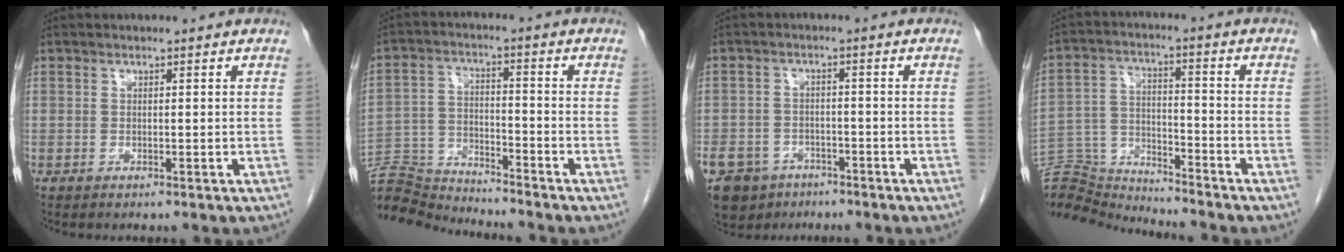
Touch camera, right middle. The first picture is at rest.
{"total": 10.1, "force": [-10.1, -0.7, -0.1], "torque": [-0.003, 0.012, -0.192]}
{"total": 11.3, "force": [-7.7, 7.5, 3.5], "torque": [-0.089, -0.007, -0.114]}
{"total": 13.2, "force": [-13.2, 0.2, 0.2], "torque": [-0.009, 0.027, -0.236]}